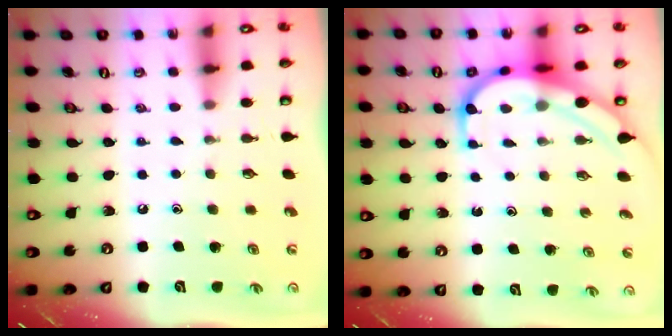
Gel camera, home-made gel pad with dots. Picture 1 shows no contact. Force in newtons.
{"total": 8.4, "press": 8.4, "slide": 0.8}